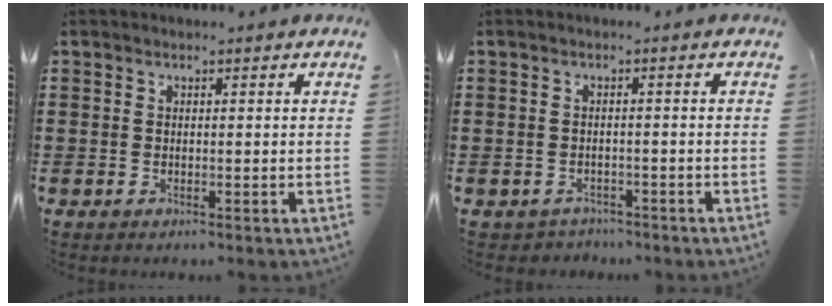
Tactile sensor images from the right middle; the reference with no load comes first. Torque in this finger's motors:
{"motor_torque": [0.25, -0.29, 0.00, 0.00]}